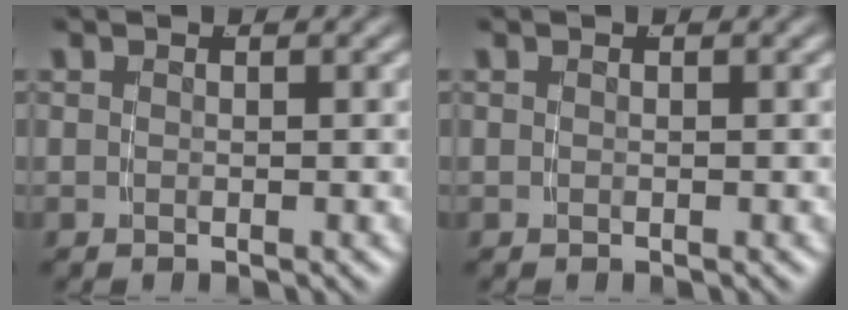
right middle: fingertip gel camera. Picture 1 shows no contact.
{"total": 0.0}